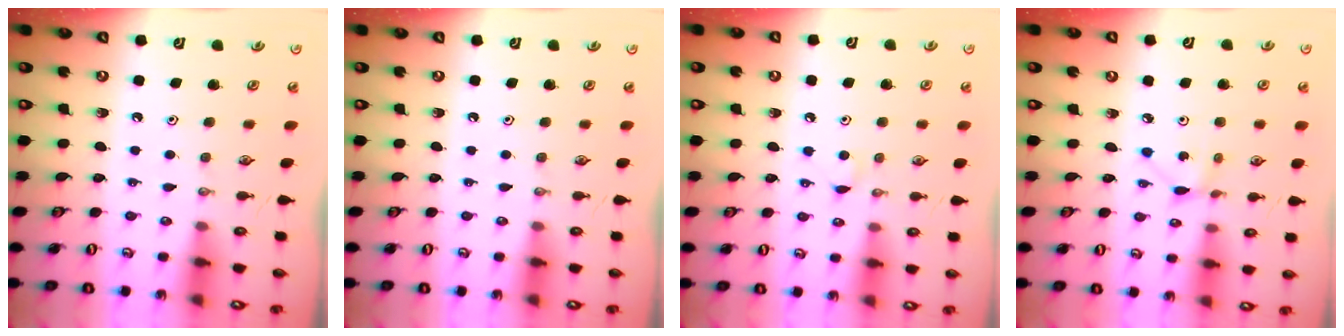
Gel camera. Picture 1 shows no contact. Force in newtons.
{"total": 0.0}
{"total": 3.9, "press": 3.9, "slide": 0.6}
{"total": 2.8, "press": 2.7, "slide": 0.3}